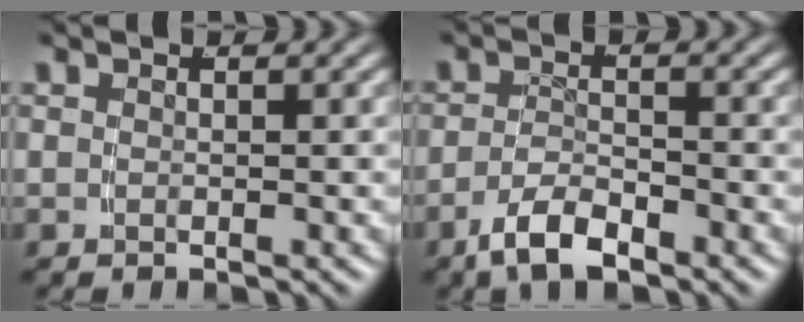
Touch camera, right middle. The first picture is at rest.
{"total": 3.4, "force": [-2.5, 0.9, 2.1], "torque": [-0.038, -0.004, -0.042]}